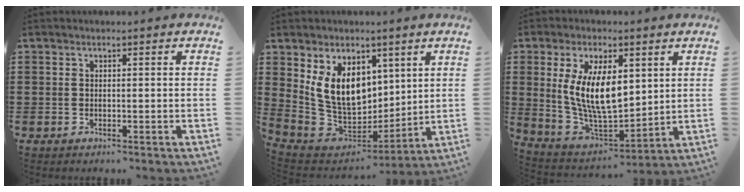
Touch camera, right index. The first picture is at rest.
{"total": 11.1, "force": [3.7, 8.4, 6.3], "torque": [-0.163, -0.018, 0.072]}
{"total": 10.9, "force": [2.5, 5.0, 9.4], "torque": [-0.196, -0.006, 0.043]}